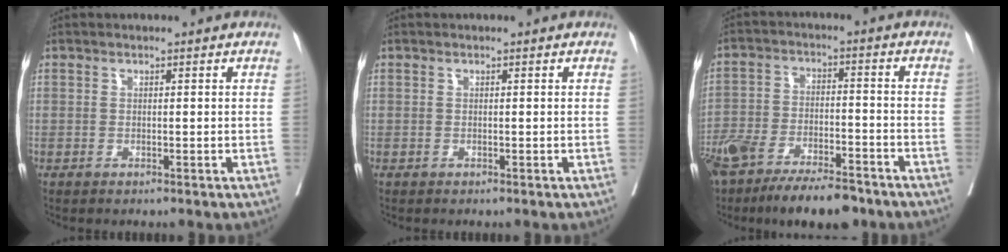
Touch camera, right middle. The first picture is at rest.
{"total": 0.0}
{"total": 16.1, "force": [-12.1, 5.0, 9.3], "torque": [-0.184, -0.017, -0.203]}